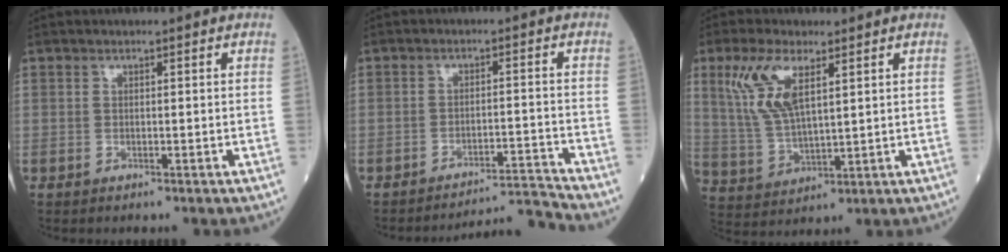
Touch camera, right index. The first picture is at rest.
{"total": 6.7, "force": [-5.8, -3.1, -1.3], "torque": [0.028, 0.010, -0.094]}
{"total": 9.5, "force": [4.4, 3.1, 7.8], "torque": [-0.182, 0.009, 0.097]}